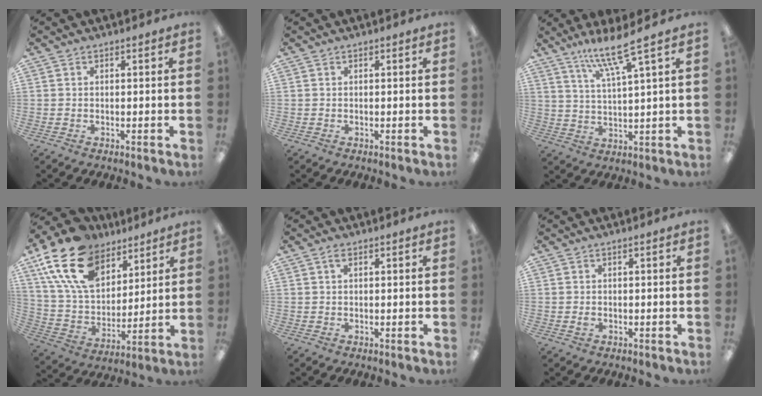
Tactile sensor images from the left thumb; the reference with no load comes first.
{"total": 0.0}
{"total": 9.6, "force": [7.1, 0.5, 6.4], "torque": [-0.134, -0.027, 0.123]}
{"total": 20.3, "force": [12.2, 12.4, 10.5], "torque": [-0.223, -0.048, 0.225]}
{"total": 1.3, "force": [0.9, 0.5, 0.6], "torque": [-0.008, 0.001, 0.014]}
{"total": 1.1, "force": [-0.1, 0.5, 1.0], "torque": [-0.027, -0.003, -0.005]}